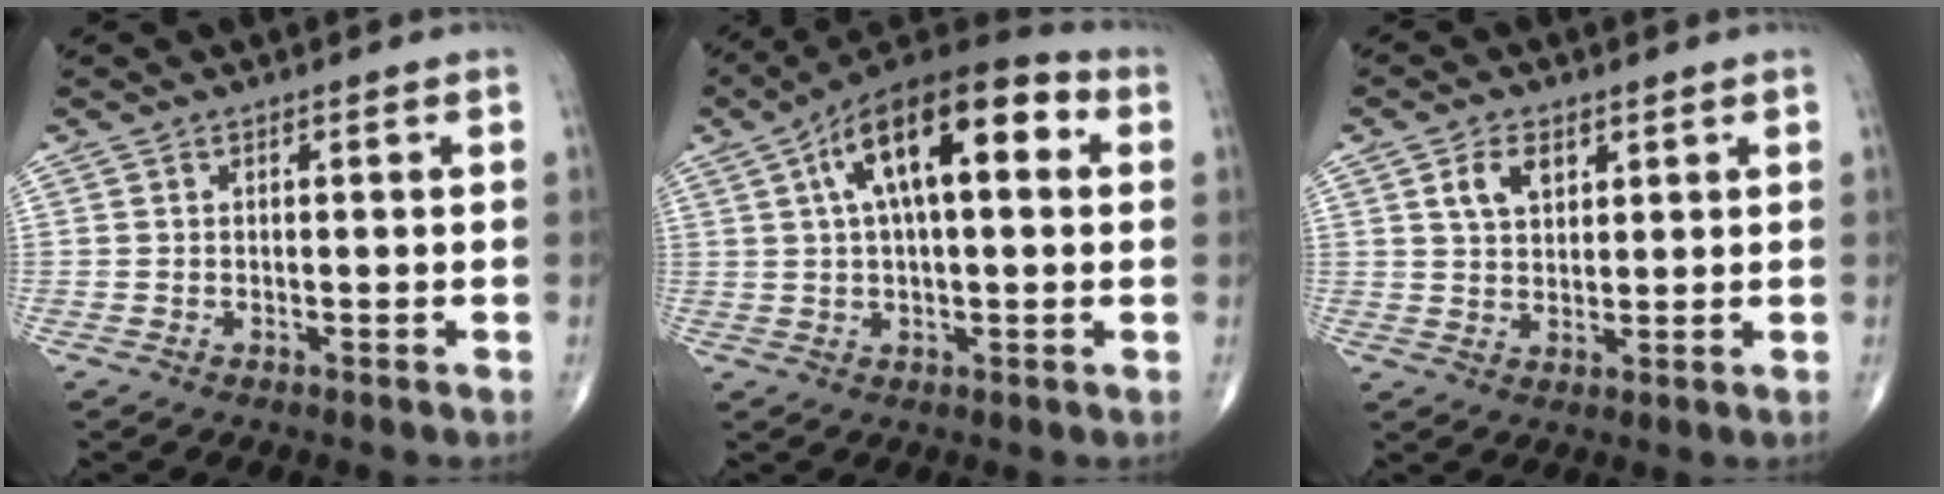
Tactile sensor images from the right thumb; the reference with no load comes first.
{"total": 18.1, "force": [5.1, 7.5, 15.7], "torque": [-0.243, 0.027, 0.073]}
{"total": 5.5, "force": [2.6, 3.3, 3.5], "torque": [-0.053, -0.010, 0.048]}